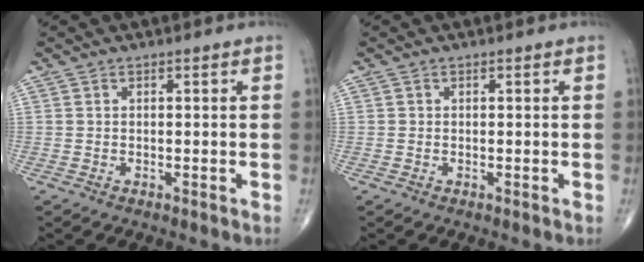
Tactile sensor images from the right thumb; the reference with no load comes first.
{"total": 0.0}